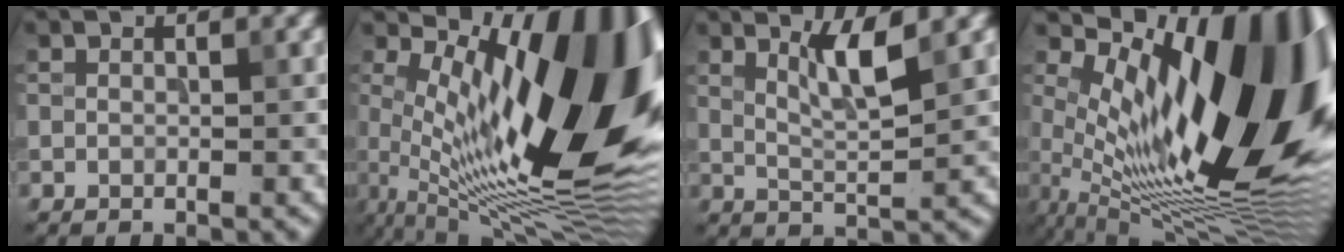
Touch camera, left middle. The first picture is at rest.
{"total": 16.6, "force": [3.2, 6.3, 15.1], "torque": [-0.218, -0.003, 0.050]}
{"total": 3.3, "force": [2.1, 0.1, 2.5], "torque": [-0.046, -0.002, 0.041]}
{"total": 18.3, "force": [4.2, 8.0, 16.0], "torque": [-0.236, 0.007, 0.067]}